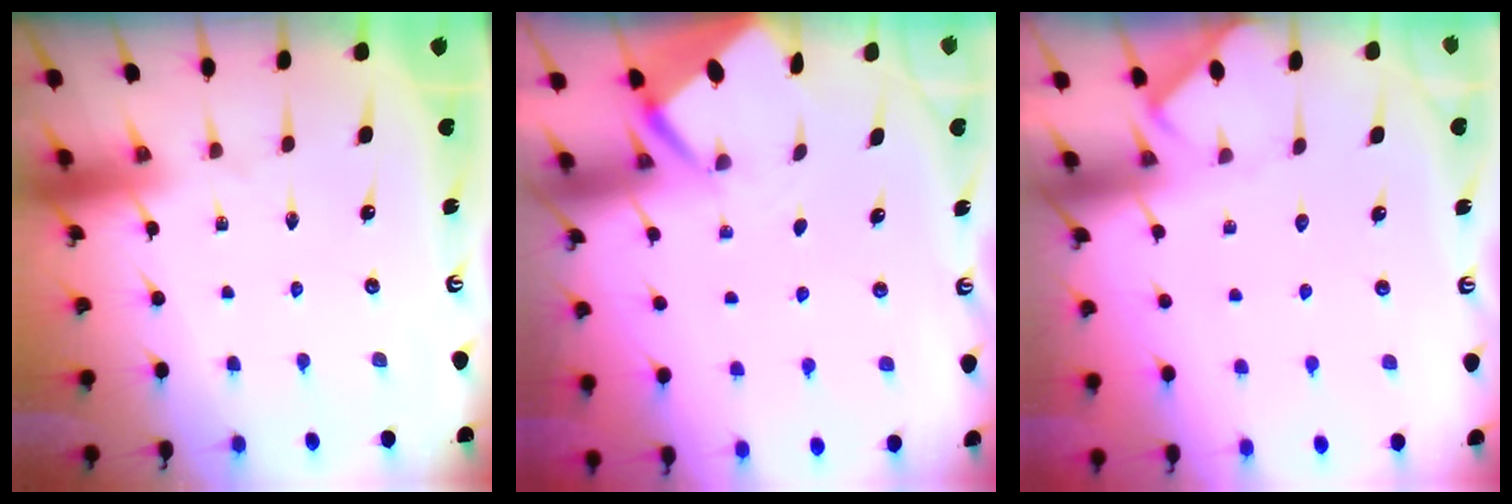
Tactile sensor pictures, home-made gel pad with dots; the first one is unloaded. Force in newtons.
{"total": 2.6, "press": 2.6, "slide": 0.1}
{"total": 3.3, "press": 3.3, "slide": 0.4}